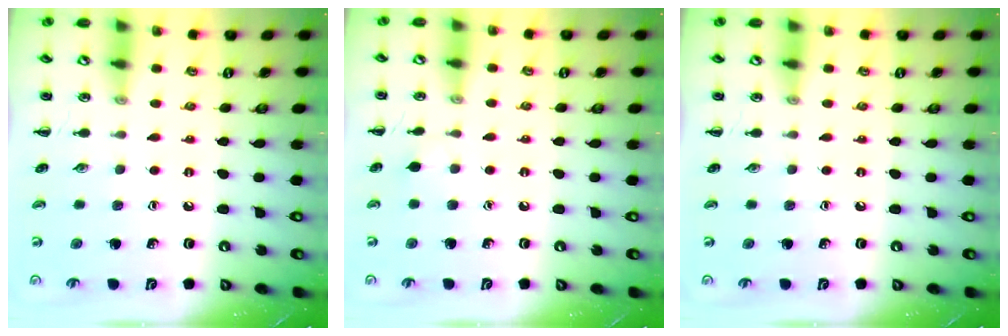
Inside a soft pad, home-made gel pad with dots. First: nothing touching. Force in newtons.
{"total": 3.6, "press": 3.3, "slide": 1.4}
{"total": 0.0}